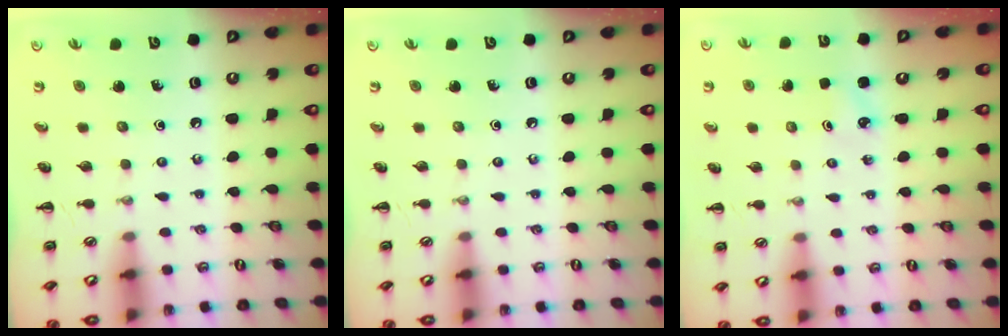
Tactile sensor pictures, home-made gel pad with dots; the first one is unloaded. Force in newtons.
{"total": 0.0}
{"total": 1.4, "press": 1.4, "slide": 0.4}